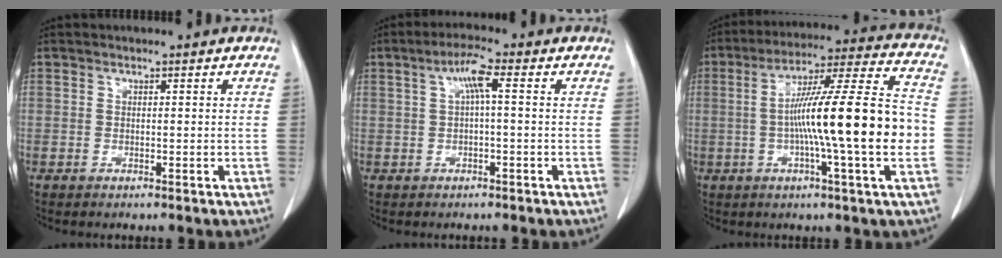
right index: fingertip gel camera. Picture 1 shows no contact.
{"total": 3.9, "force": [0.8, 0.4, 3.8], "torque": [-0.072, 0.014, 0.015]}
{"total": 19.3, "force": [-2.3, -0.5, 19.2], "torque": [-0.308, 0.005, -0.046]}